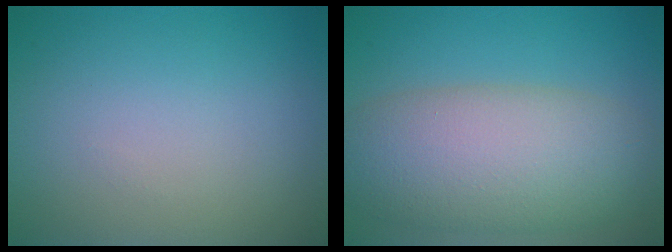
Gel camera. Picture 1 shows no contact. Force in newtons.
{"total": 8.6, "press": 8.6, "slide": 0.6}